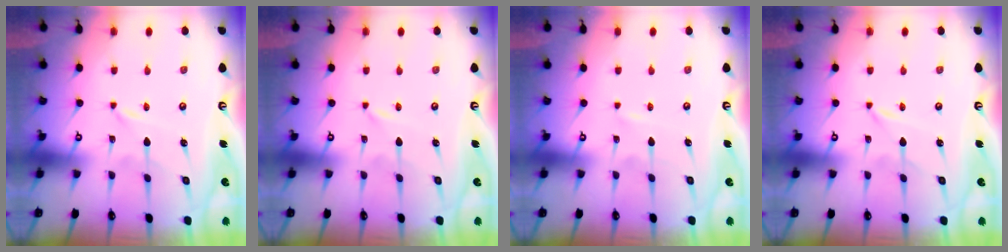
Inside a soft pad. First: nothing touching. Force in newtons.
{"total": 0.0}
{"total": 1.1, "press": 1.1, "slide": 0.1}
{"total": 0.6, "press": 0.5, "slide": 0.1}